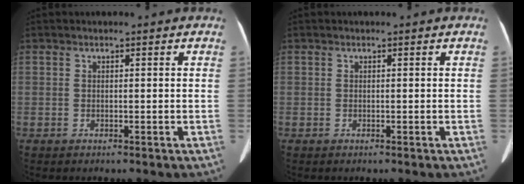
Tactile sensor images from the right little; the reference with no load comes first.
{"total": 0.0}